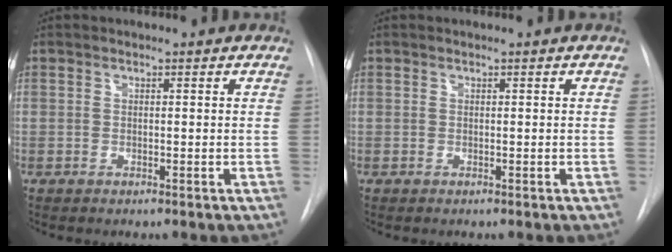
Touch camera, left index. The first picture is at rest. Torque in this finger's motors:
{"motor_torque": [0.00, 0.00, 0.00, 0.00]}